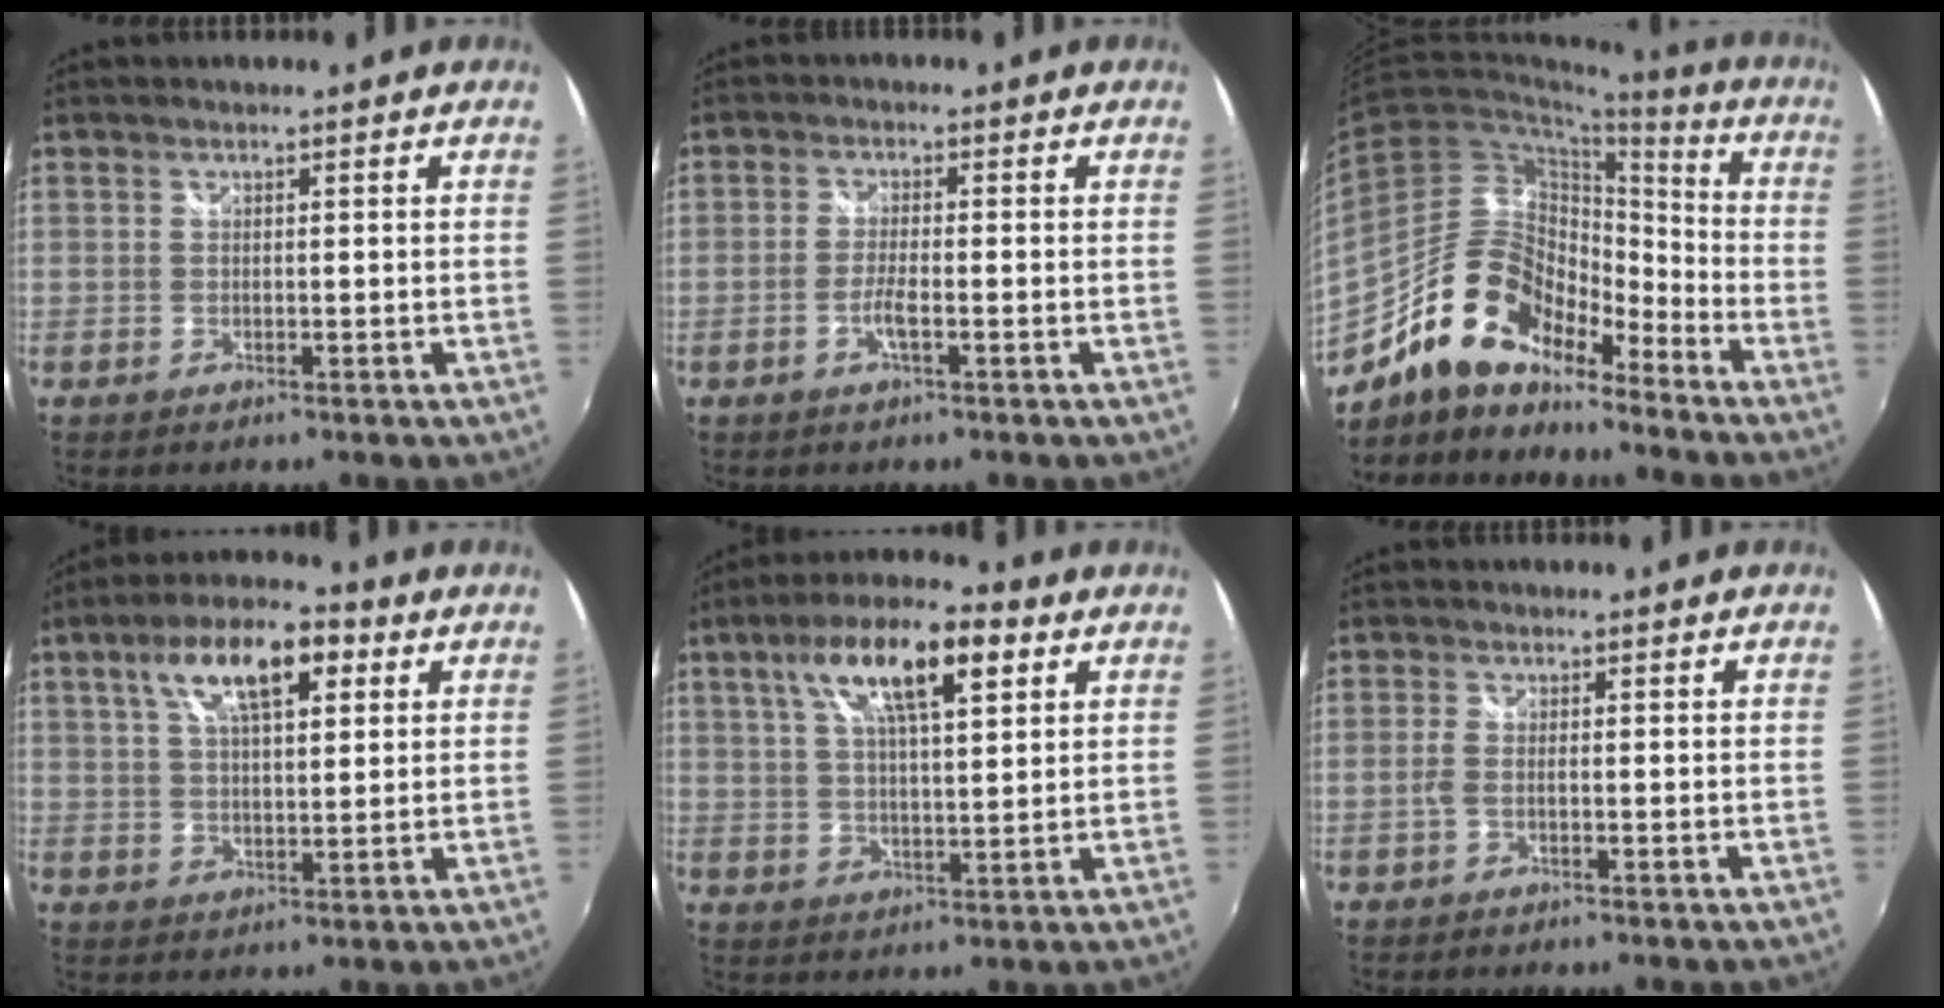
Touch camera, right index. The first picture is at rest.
{"total": 3.2, "force": [-1.4, 0.4, 2.8], "torque": [-0.061, -0.002, -0.029]}
{"total": 16.3, "force": [-12.3, 7.3, 7.8], "torque": [-0.151, 0.017, -0.224]}
{"total": 12.4, "force": [5.4, 4.8, 10.1], "torque": [-0.174, 0.029, 0.089]}
{"total": 13.8, "force": [6.5, 4.2, 11.5], "torque": [-0.203, 0.027, 0.106]}
{"total": 1.8, "force": [-0.6, 0.5, 1.6], "torque": [-0.037, -0.001, -0.013]}